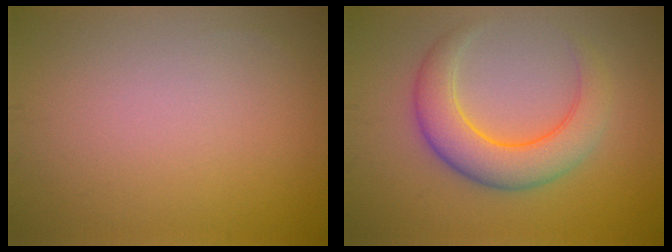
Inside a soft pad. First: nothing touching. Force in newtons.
{"total": 5.6, "press": 5.6, "slide": 0.2}